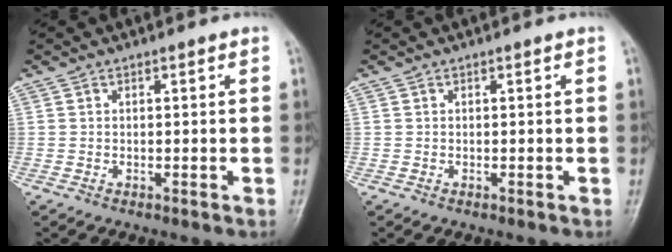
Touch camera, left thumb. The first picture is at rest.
{"total": 0.0}